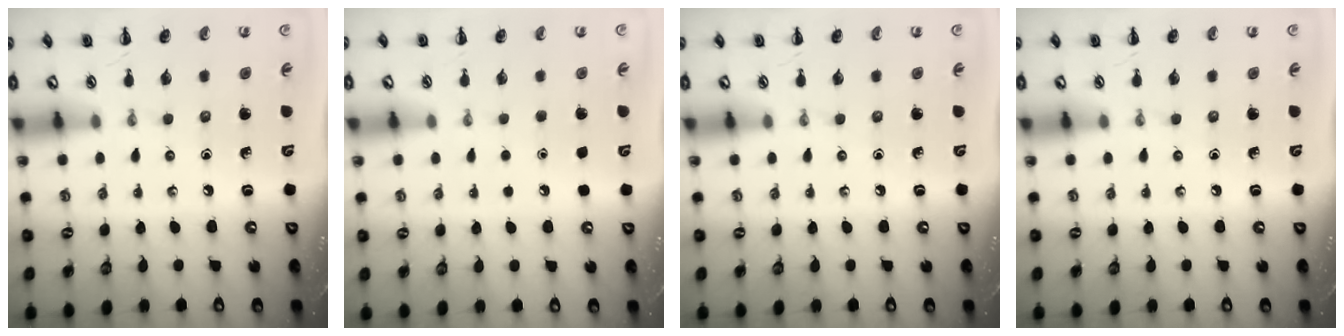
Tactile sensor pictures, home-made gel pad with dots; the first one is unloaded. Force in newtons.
{"total": 1.8, "press": 1.7, "slide": 0.1}
{"total": 0.0}
{"total": 0.0}